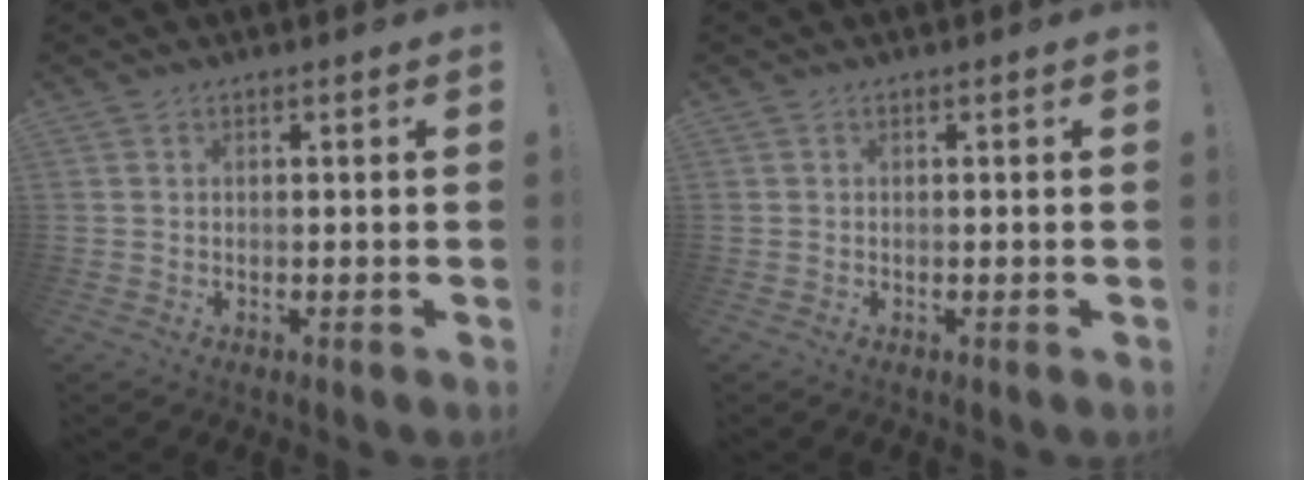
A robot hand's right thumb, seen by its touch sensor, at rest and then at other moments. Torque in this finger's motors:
{"motor_torque": [0.00, 0.00, 0.00, 0.00, 0.00]}